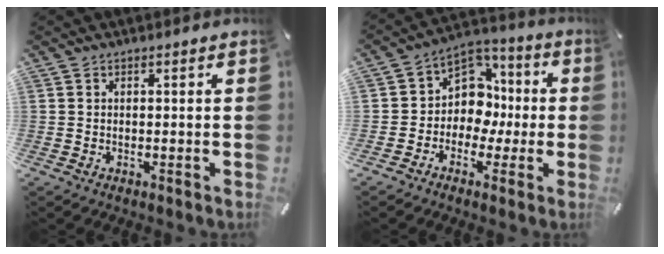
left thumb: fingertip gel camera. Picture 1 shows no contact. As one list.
[{"total": 11.0, "force": [-1.4, 9.9, 4.6], "torque": [-0.075, 0.005, -0.019]}]